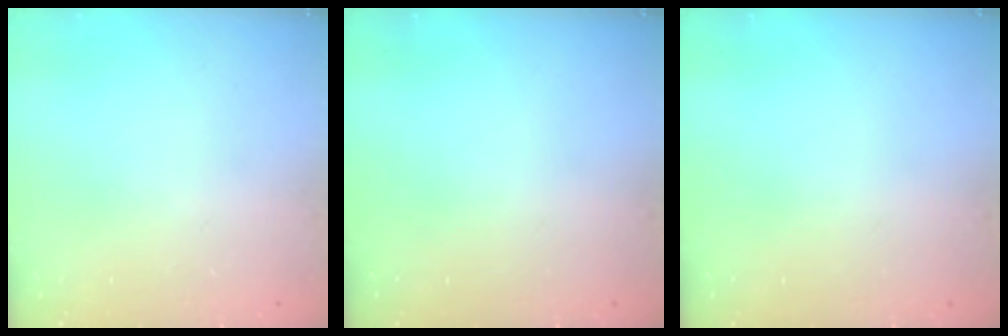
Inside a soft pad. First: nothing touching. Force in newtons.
{"total": 0.0}
{"total": 0.0}